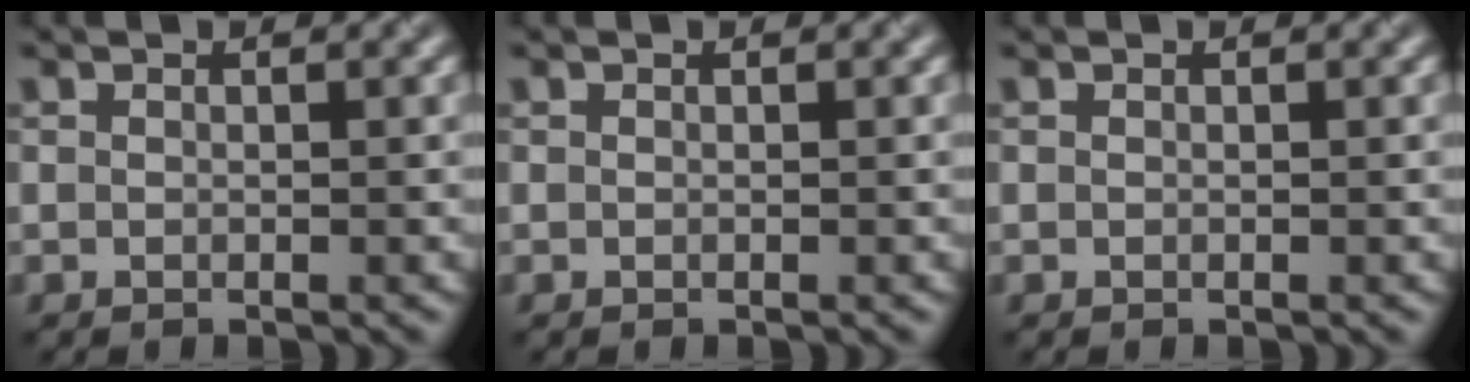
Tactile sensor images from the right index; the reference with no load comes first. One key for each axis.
{"total": 0.0}
{"total": 0.0}